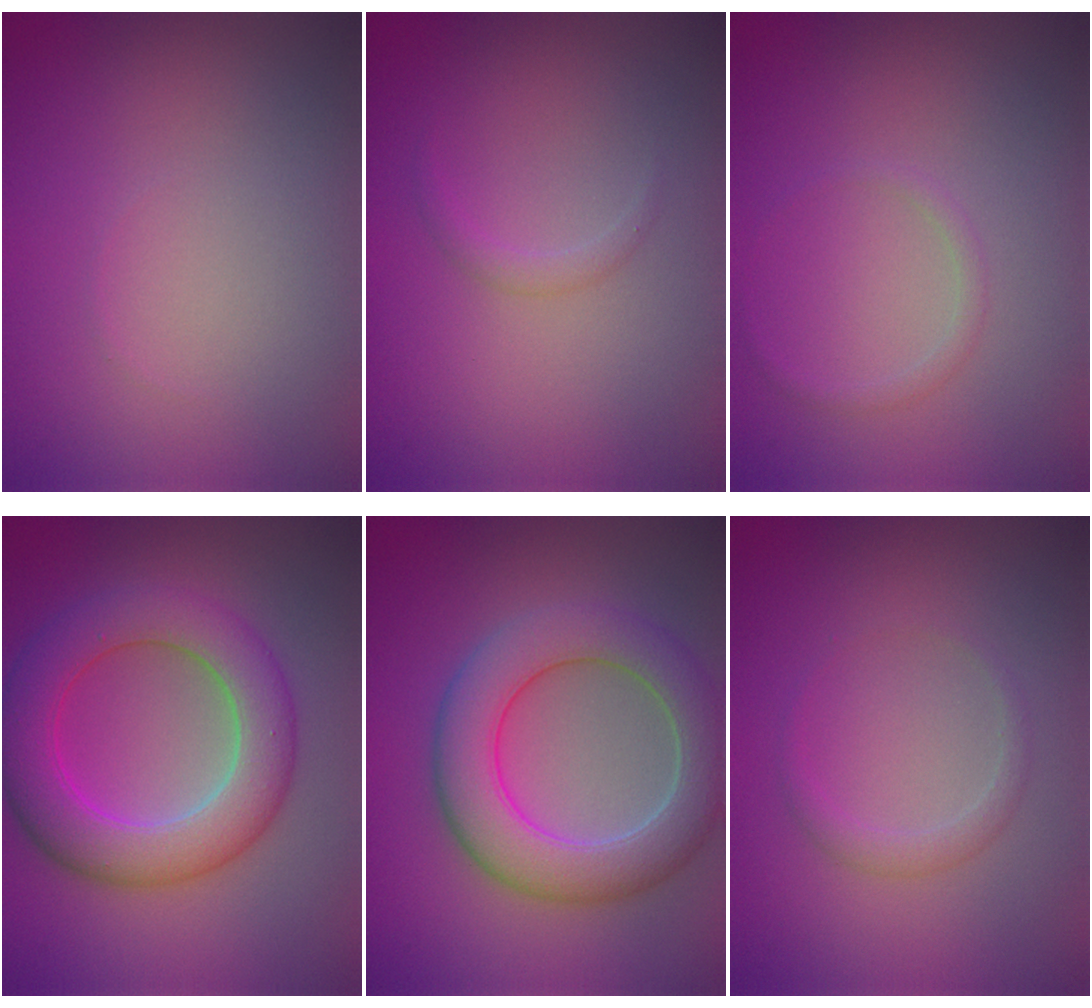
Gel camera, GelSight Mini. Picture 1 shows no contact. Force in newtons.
{"total": 0.9, "press": 0.9, "slide": 0.0}
{"total": 0.8, "press": 0.8, "slide": 0.0}
{"total": 7.4, "press": 7.4, "slide": 0.1}
{"total": 7.1, "press": 7.1, "slide": 0.8}
{"total": 1.4, "press": 1.4, "slide": 0.1}